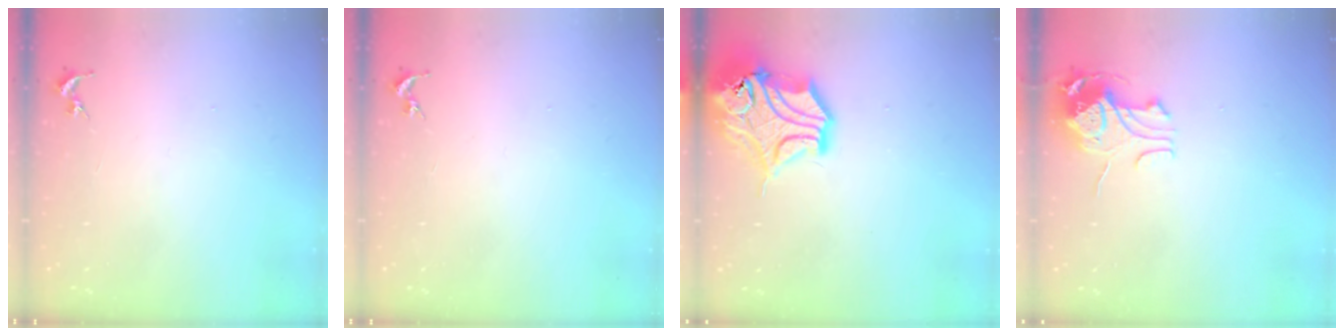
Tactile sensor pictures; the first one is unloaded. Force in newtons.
{"total": 0.0}
{"total": 16.7, "press": 16.5, "slide": 2.5}
{"total": 10.6, "press": 10.6, "slide": 0.9}